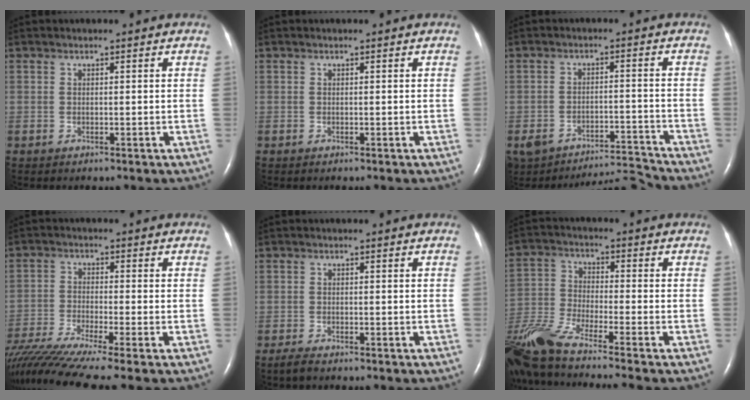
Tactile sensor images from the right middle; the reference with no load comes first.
{"total": 0.0}
{"total": 8.2, "force": [-8.0, 0.4, 1.2], "torque": [-0.037, 0.028, -0.135]}
{"total": 11.9, "force": [-9.6, -1.5, 6.8], "torque": [-0.125, -0.024, -0.165]}
{"total": 1.4, "force": [-1.2, 0.2, 0.8], "torque": [-0.027, -0.006, -0.023]}
{"total": 15.2, "force": [-12.5, -0.6, 8.6], "torque": [-0.200, -0.025, -0.237]}